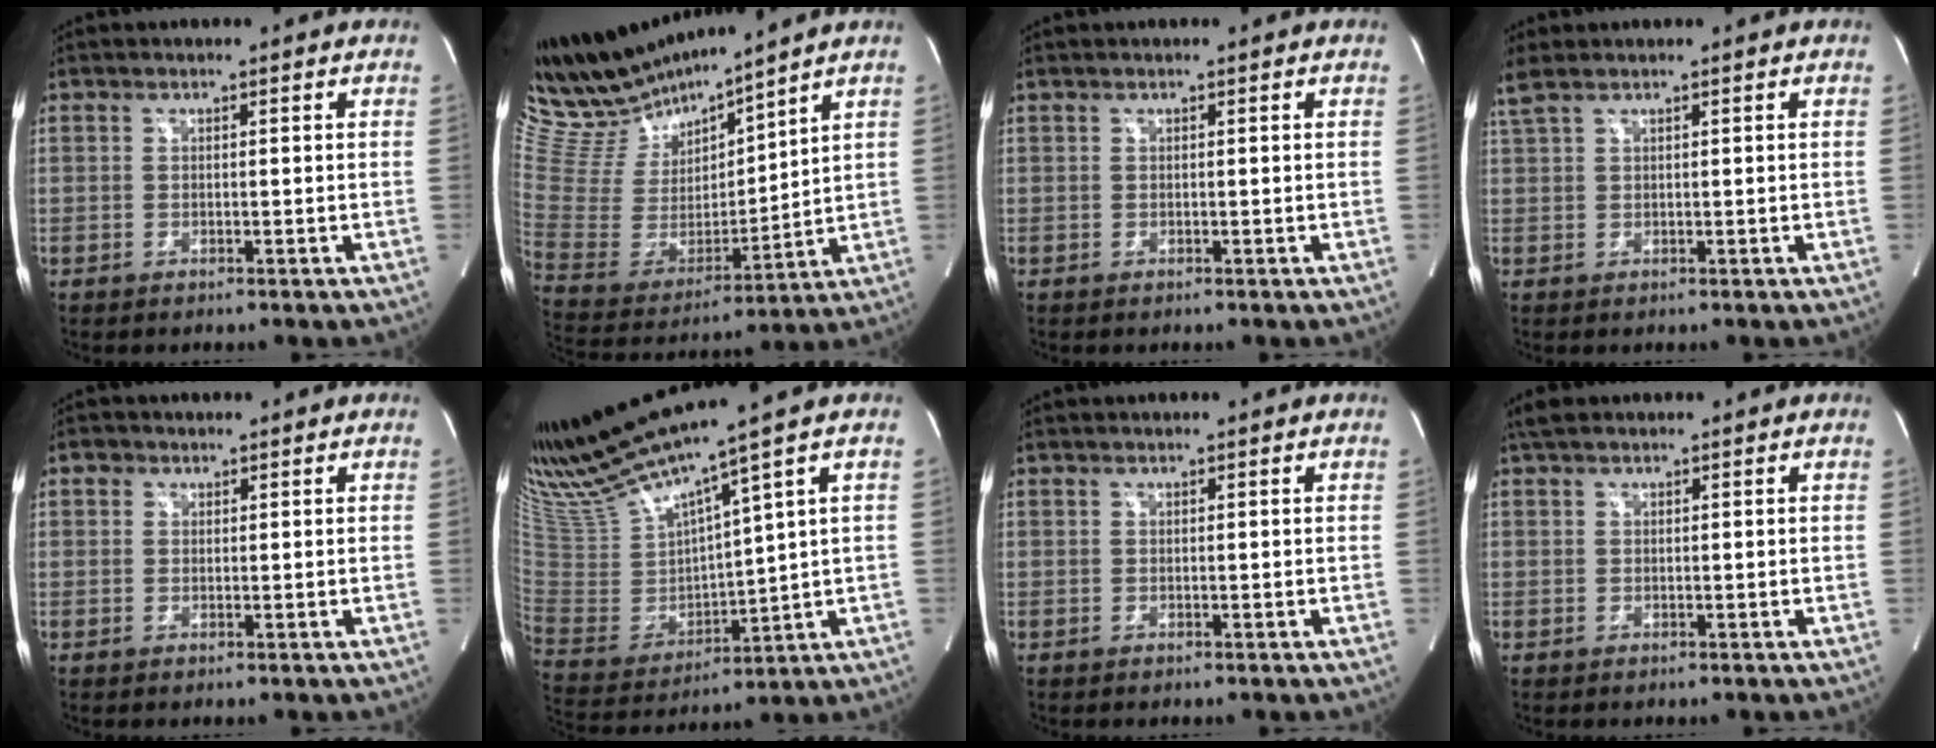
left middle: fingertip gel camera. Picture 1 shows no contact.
{"total": 15.1, "force": [14.4, 1.6, 4.5], "torque": [-0.109, -0.007, 0.292]}
{"total": 0.0}
{"total": 2.2, "force": [1.8, 0.3, 1.3], "torque": [-0.041, 0.016, 0.042]}
{"total": 1.3, "force": [0.6, 1.1, 0.2], "torque": [0.003, 0.005, 0.005]}
{"total": 15.3, "force": [12.7, -0.9, 8.5], "torque": [-0.165, -0.016, 0.256]}
{"total": 0.0}
{"total": 1.7, "force": [1.0, 1.2, 0.6], "torque": [-0.012, 0.007, 0.015]}